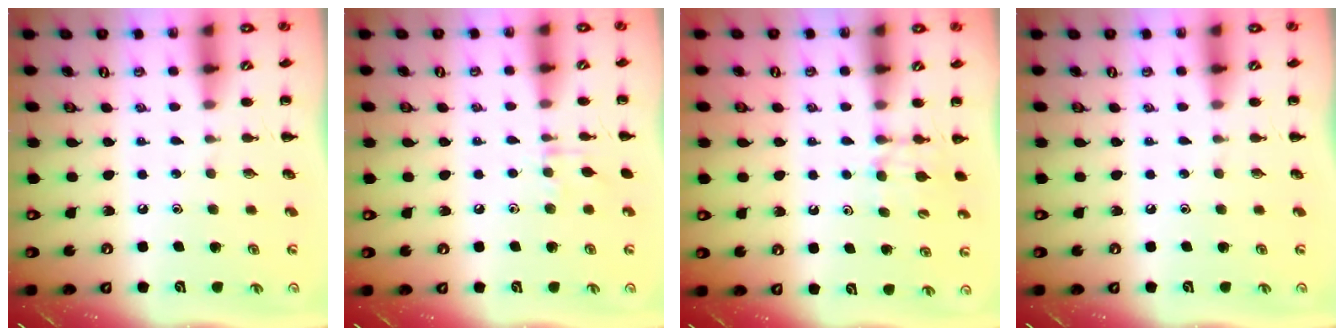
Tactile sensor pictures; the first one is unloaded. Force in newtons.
{"total": 6.3, "press": 6.2, "slide": 1.3}
{"total": 6.7, "press": 6.4, "slide": 1.7}
{"total": 0.0}